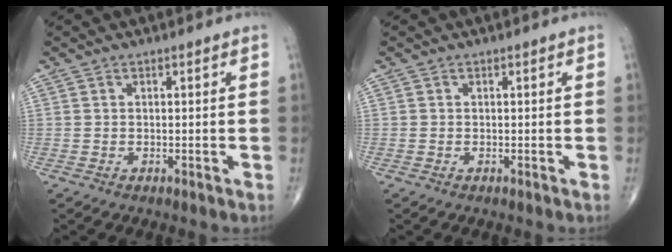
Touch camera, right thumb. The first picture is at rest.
{"total": 0.0}